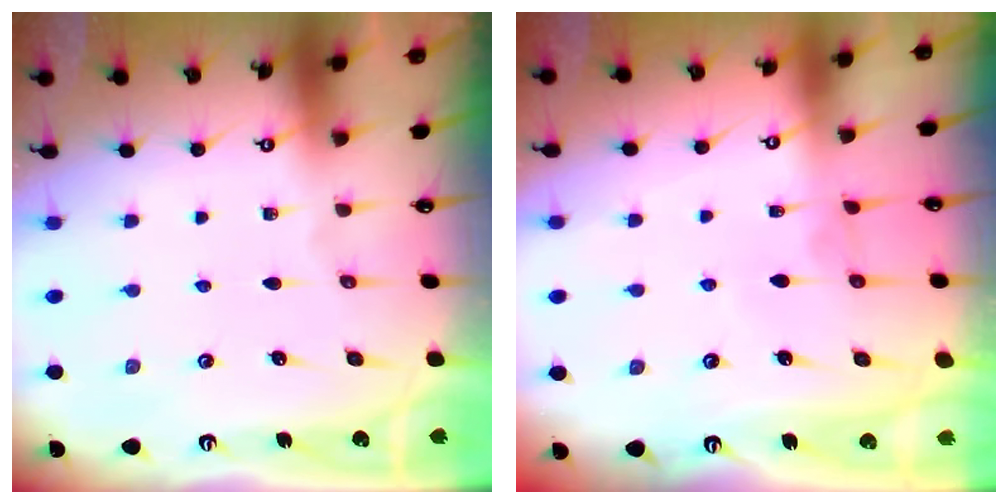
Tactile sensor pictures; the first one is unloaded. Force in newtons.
{"total": 0.9, "press": 0.8, "slide": 0.3}